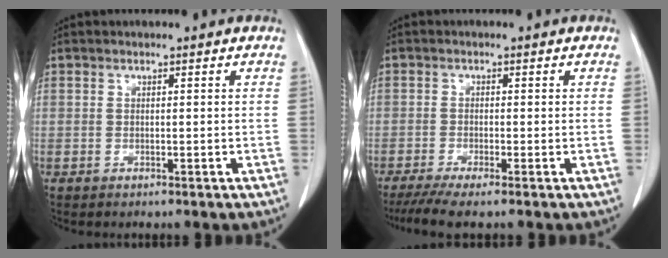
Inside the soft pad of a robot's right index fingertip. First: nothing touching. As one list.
[{"total": 5.0, "force": [-3.7, 0.1, 3.4], "torque": [-0.058, -0.013, -0.065]}]